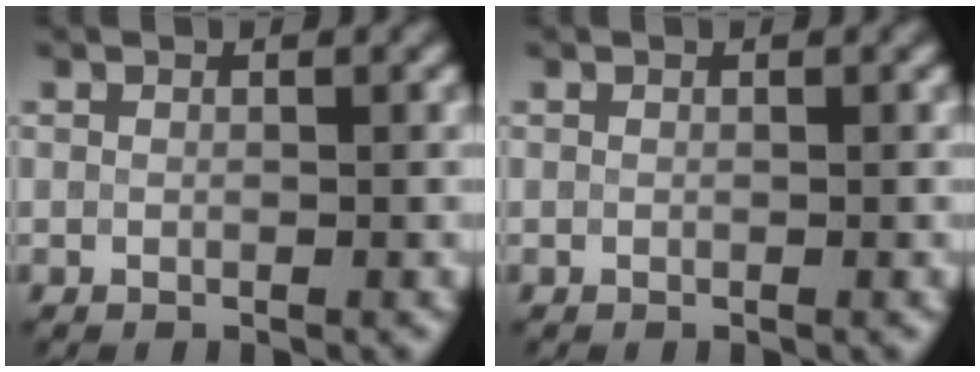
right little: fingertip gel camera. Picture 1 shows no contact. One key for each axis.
{"total": 0.0}